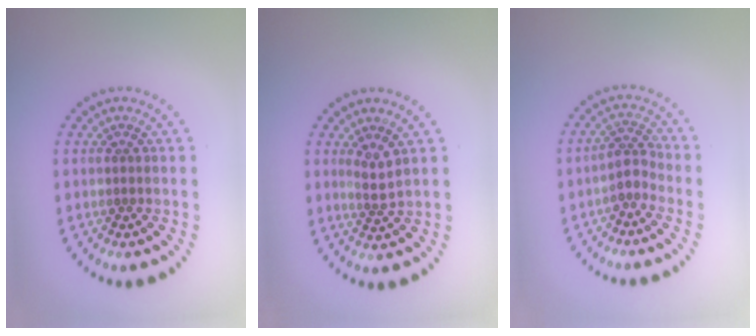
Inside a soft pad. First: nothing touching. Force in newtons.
{"total": 1.8, "press": 1.3, "slide": 1.3}
{"total": 2.2, "press": 1.7, "slide": 1.5}